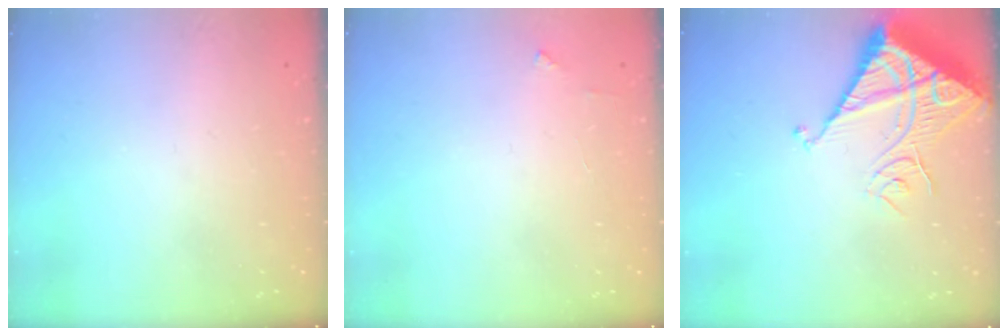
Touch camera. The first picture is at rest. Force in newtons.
{"total": 2.6, "press": 2.6, "slide": 0.2}
{"total": 13.1, "press": 13.0, "slide": 1.5}